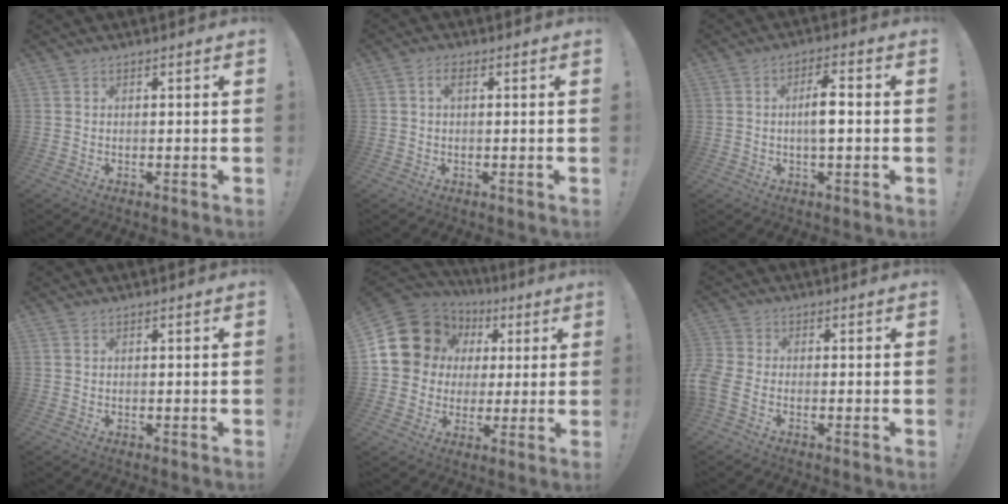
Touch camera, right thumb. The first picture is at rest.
{"total": 2.1, "force": [0.4, 1.1, 1.7], "torque": [-0.030, 0.005, 0.004]}
{"total": 6.1, "force": [-0.2, 1.9, 5.8], "torque": [-0.102, 0.006, -0.009]}
{"total": 0.0}
{"total": 16.9, "force": [5.8, 14.1, 7.2], "torque": [-0.123, -0.018, 0.133]}
{"total": 4.6, "force": [-2.1, 2.6, 3.1], "torque": [-0.088, -0.004, -0.037]}